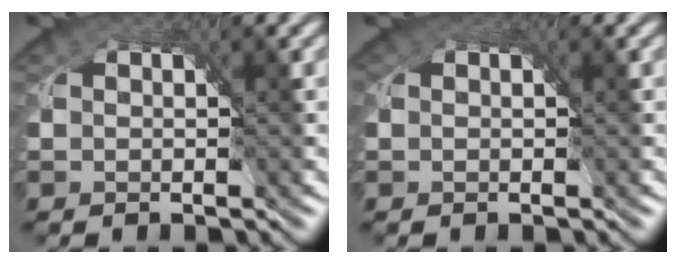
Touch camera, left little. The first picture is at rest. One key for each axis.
{"total": 1.0, "fx": 0.2, "fy": 0.9, "fz": 0.3, "tx": -0.007, "ty": -0.001, "tz": 0.000}